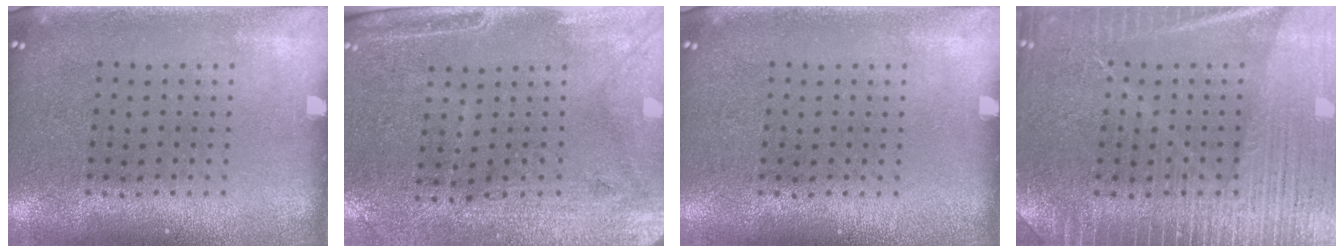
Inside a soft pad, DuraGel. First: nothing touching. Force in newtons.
{"total": 3.0, "press": 2.6, "slide": 1.5}
{"total": 0.0}
{"total": 3.7, "press": 3.7, "slide": 0.6}